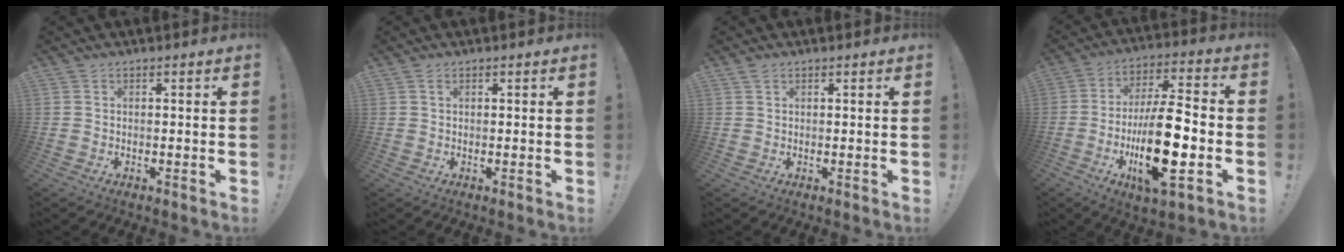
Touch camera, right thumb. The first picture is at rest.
{"total": 0.9, "force": [0.5, 0.5, 0.5], "torque": [-0.009, 0.000, 0.008]}
{"total": 1.0, "force": [0.7, 0.3, 0.5], "torque": [-0.008, -0.001, 0.013]}
{"total": 20.6, "force": [-4.9, 6.7, 18.8], "torque": [-0.342, 0.007, -0.078]}